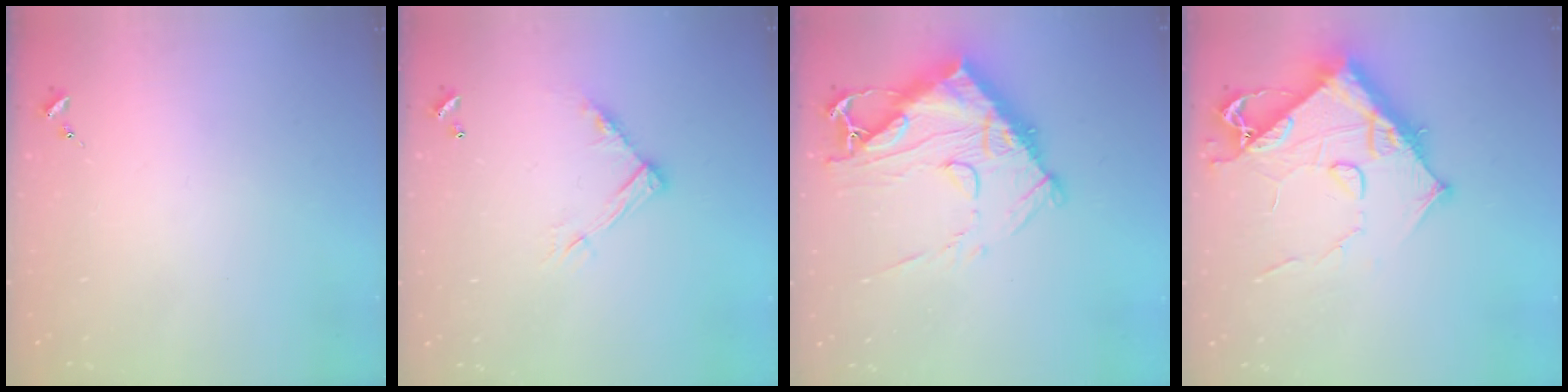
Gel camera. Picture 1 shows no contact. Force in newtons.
{"total": 10.9, "press": 10.9, "slide": 0.4}
{"total": 18.4, "press": 18.3, "slide": 1.8}
{"total": 13.7, "press": 13.6, "slide": 1.5}